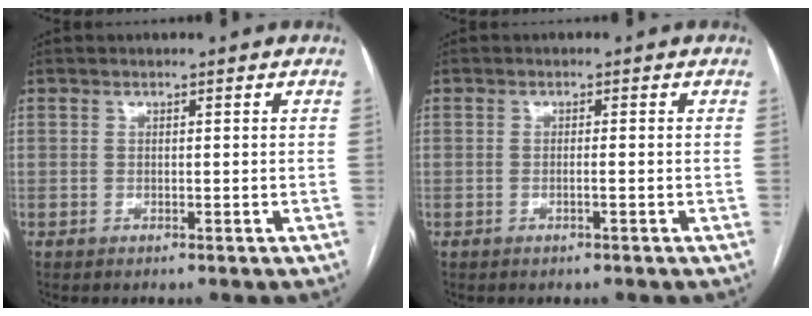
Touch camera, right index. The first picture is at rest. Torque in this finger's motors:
{"motor_torque": [-0.19, -0.17, -0.02, 0.00]}